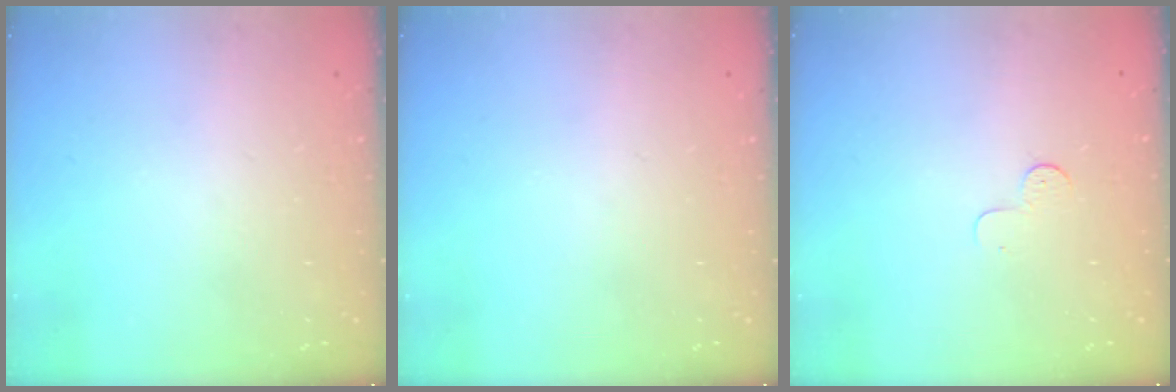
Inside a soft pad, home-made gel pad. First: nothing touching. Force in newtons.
{"total": 0.0}
{"total": 3.6, "press": 3.5, "slide": 0.3}